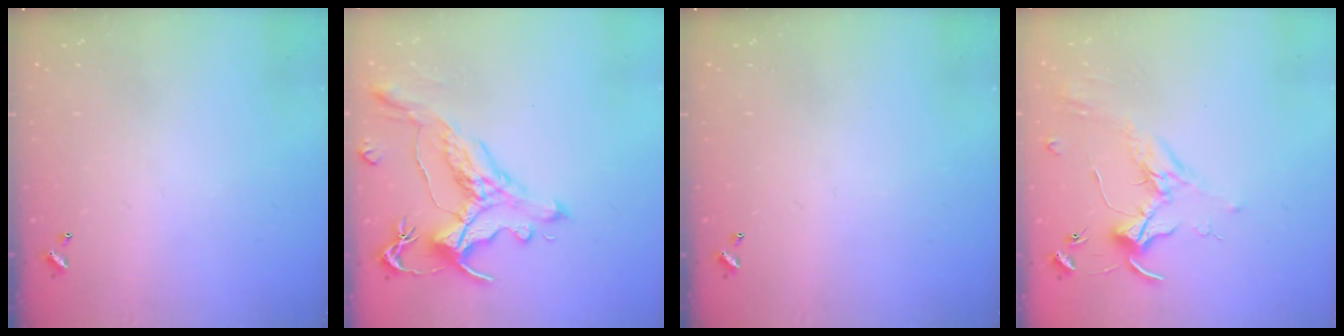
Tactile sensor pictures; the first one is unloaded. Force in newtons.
{"total": 1.7, "press": 1.2, "slide": 1.1}
{"total": 0.0}
{"total": 1.7, "press": 1.6, "slide": 0.4}